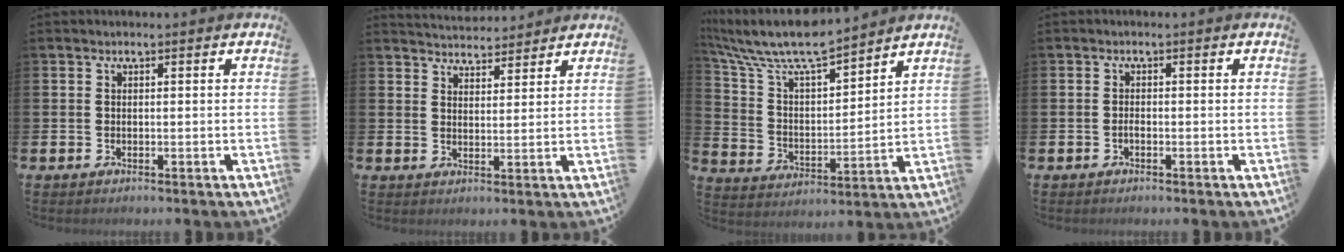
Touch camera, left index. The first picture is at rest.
{"total": 4.1, "force": [4.1, 0.7, -0.3], "torque": [-0.005, -0.022, 0.075]}
{"total": 9.7, "force": [8.9, 1.6, 3.4], "torque": [-0.111, -0.055, 0.156]}
{"total": 0.8, "force": [-0.5, 0.3, 0.5], "torque": [-0.010, -0.002, -0.010]}